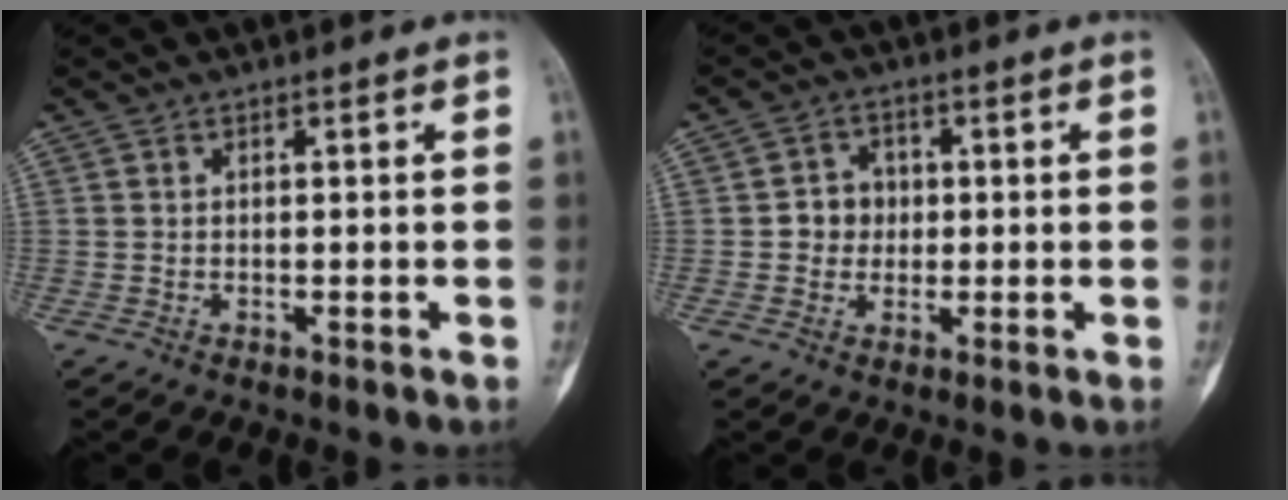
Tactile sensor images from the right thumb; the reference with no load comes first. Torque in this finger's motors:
{"motor_torque": [0.57, -0.04, 0.48, -0.16, -0.03]}